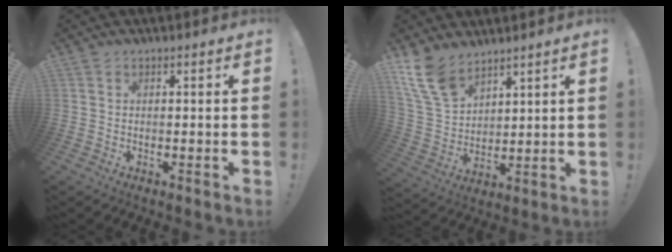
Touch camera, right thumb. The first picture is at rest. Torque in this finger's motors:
{"motor_torque": [0.02, 0.09, 0.19, 0.73, 0.01]}